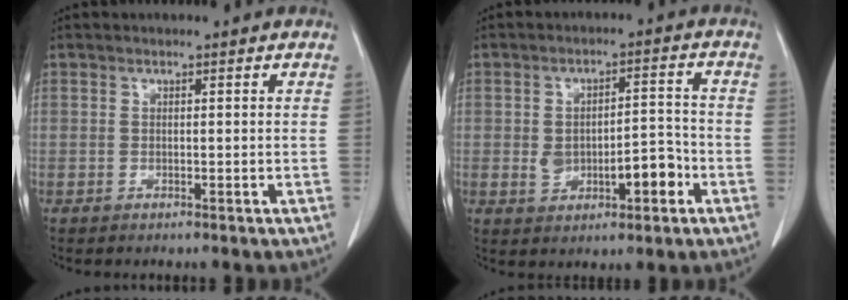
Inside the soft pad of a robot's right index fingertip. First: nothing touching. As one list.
[{"total": 7.9, "force": [-2.0, 3.5, 6.8], "torque": [-0.107, 0.017, -0.020]}]